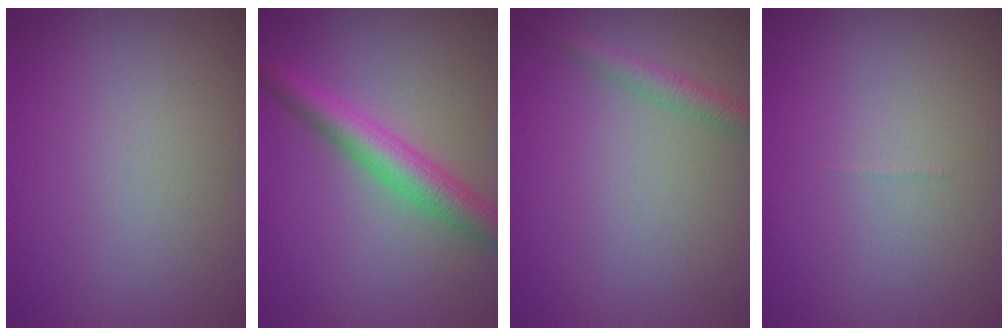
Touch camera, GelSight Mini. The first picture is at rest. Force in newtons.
{"total": 4.6, "press": 4.6, "slide": 0.2}
{"total": 2.0, "press": 2.0, "slide": 0.1}
{"total": 0.0}